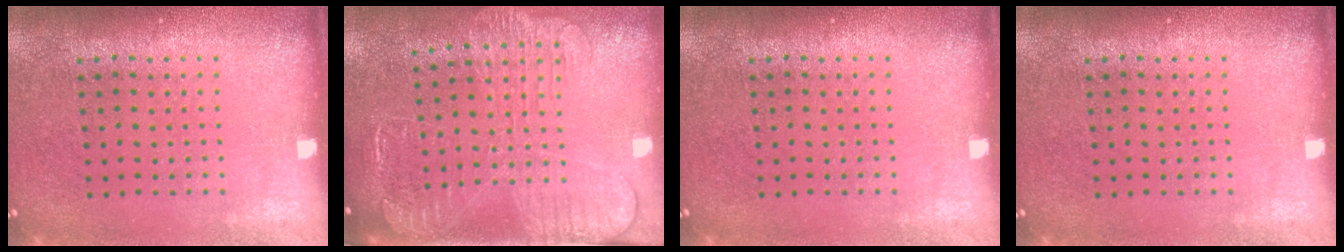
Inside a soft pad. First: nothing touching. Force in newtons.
{"total": 2.6, "press": 2.1, "slide": 1.6}
{"total": 0.0}
{"total": 0.0}